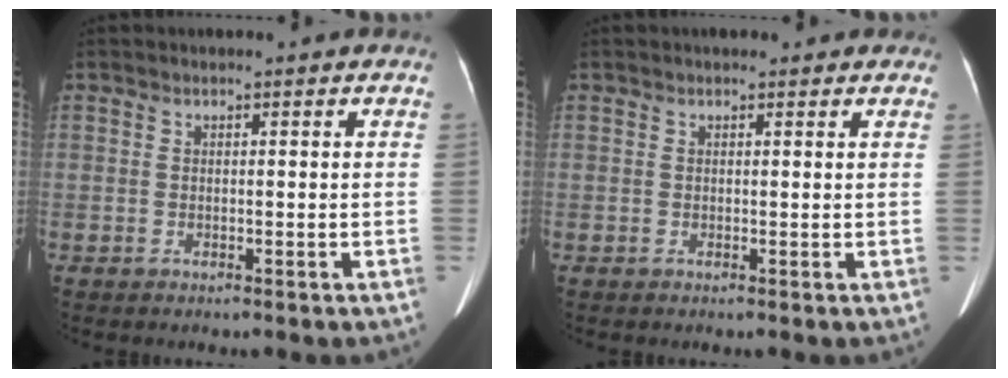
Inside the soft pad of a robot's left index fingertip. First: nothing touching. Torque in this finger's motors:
{"motor_torque": [0.34, -0.60, 0.04, 0.06]}